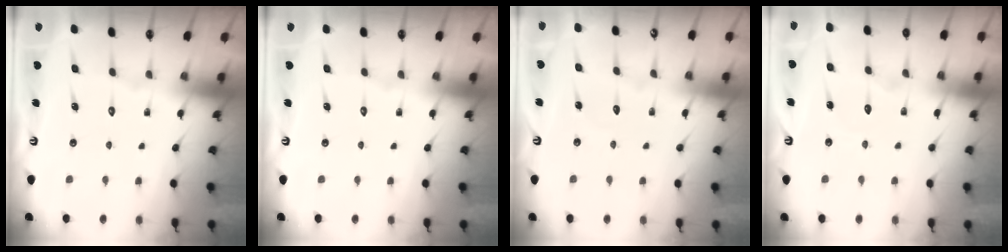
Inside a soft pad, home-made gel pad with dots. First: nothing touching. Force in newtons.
{"total": 0.0}
{"total": 2.7, "press": 2.7, "slide": 0.2}
{"total": 3.6, "press": 3.6, "slide": 0.3}